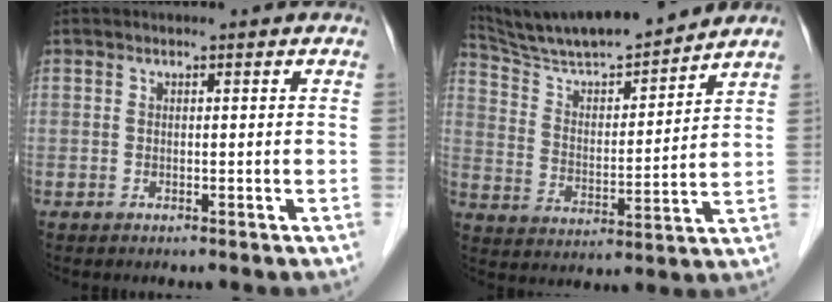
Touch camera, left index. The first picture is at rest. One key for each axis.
{"total": 16.2, "fx": 14.9, "fy": 0.9, "fz": 6.1, "tx": -0.116, "ty": 0.003, "tz": 0.256}